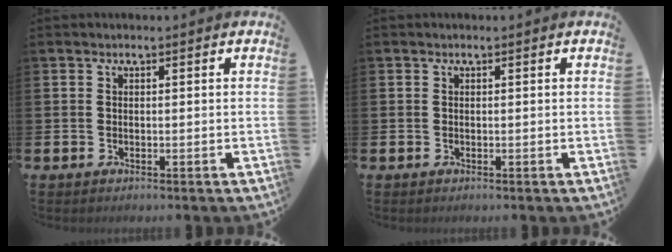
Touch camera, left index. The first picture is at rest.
{"total": 0.0}